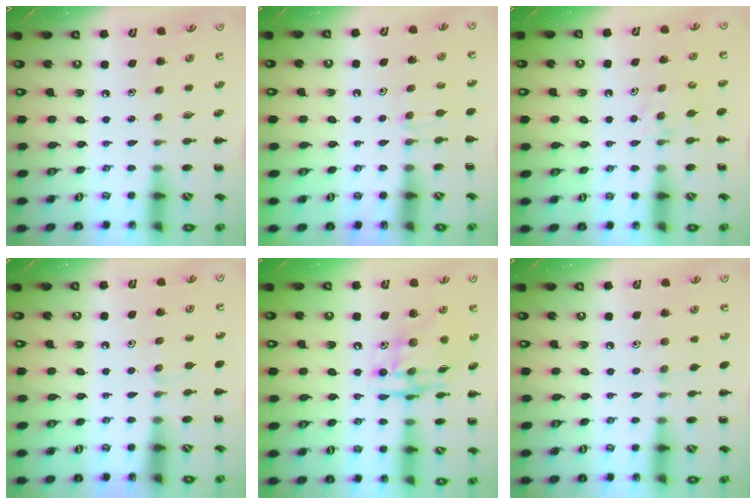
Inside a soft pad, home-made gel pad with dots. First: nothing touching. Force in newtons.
{"total": 4.8, "press": 4.6, "slide": 1.6}
{"total": 4.7, "press": 4.4, "slide": 1.4}
{"total": 6.7, "press": 6.4, "slide": 1.8}
{"total": 14.6, "press": 14.2, "slide": 3.5}
{"total": 5.9, "press": 5.5, "slide": 2.0}